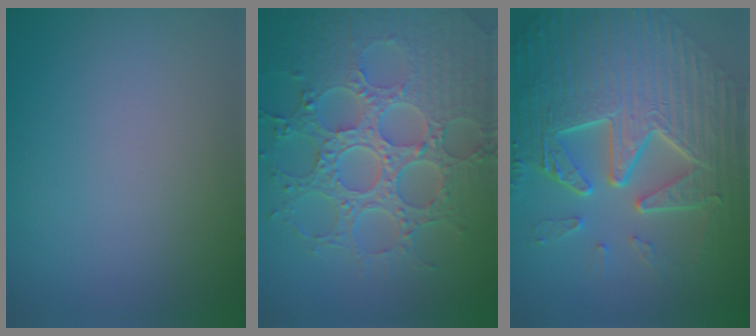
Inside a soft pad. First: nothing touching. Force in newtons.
{"total": 8.7, "press": 6.4, "slide": 5.9}
{"total": 10.8, "press": 7.4, "slide": 7.8}